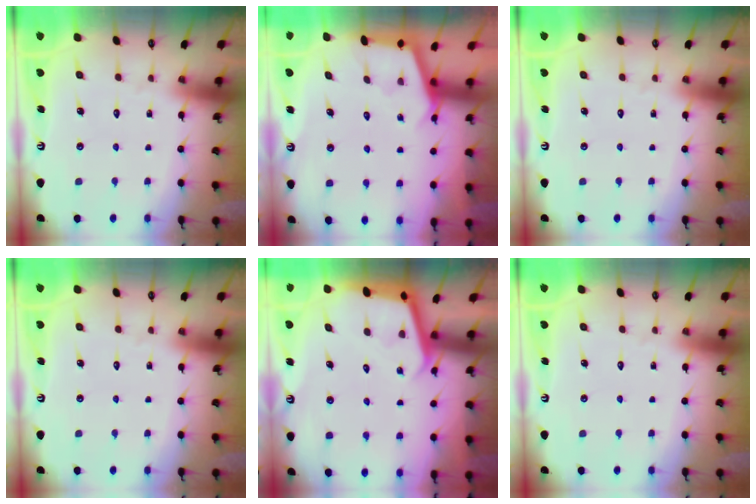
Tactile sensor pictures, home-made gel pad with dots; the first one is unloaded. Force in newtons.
{"total": 2.8, "press": 2.8, "slide": 0.3}
{"total": 0.0}
{"total": 0.0}
{"total": 3.4, "press": 3.3, "slide": 0.3}
{"total": 0.0}